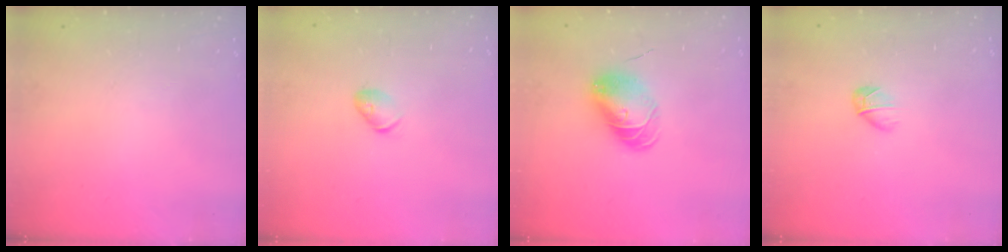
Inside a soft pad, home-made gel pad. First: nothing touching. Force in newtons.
{"total": 7.0, "press": 6.9, "slide": 1.1}
{"total": 7.6, "press": 7.6, "slide": 0.5}
{"total": 2.8, "press": 2.7, "slide": 0.9}